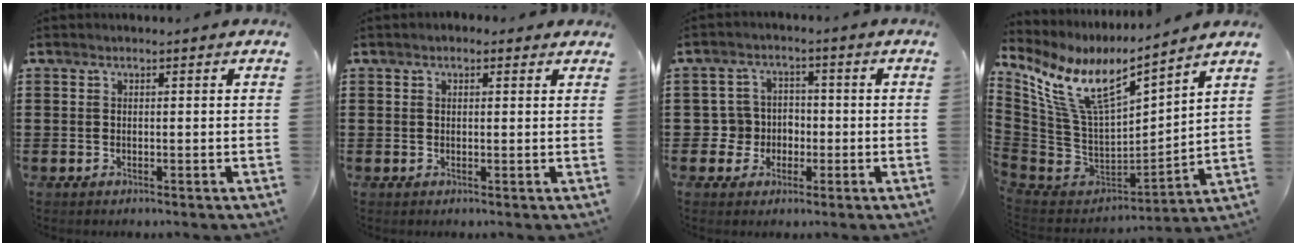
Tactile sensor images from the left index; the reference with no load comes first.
{"total": 1.1, "force": [0.7, 0.6, 0.6], "torque": [-0.012, 0.007, 0.012]}
{"total": 4.6, "force": [-0.9, 4.4, 1.0], "torque": [-0.036, 0.010, -0.017]}
{"total": 11.5, "force": [6.8, 3.8, 8.5], "torque": [-0.195, -0.046, 0.119]}